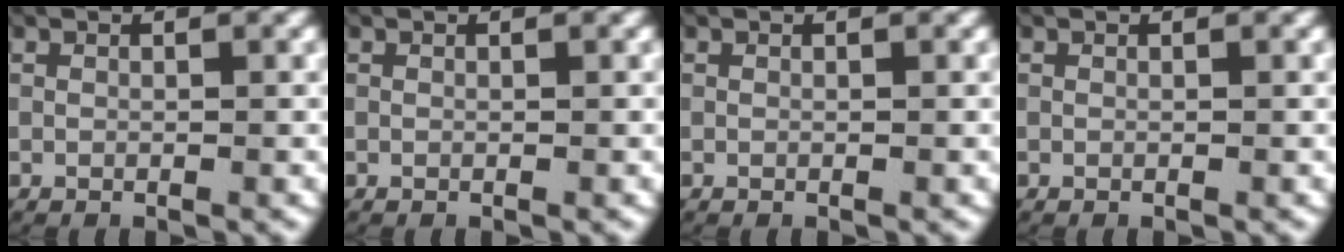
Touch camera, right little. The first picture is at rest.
{"total": 0.0}
{"total": 0.0}
{"total": 0.0}